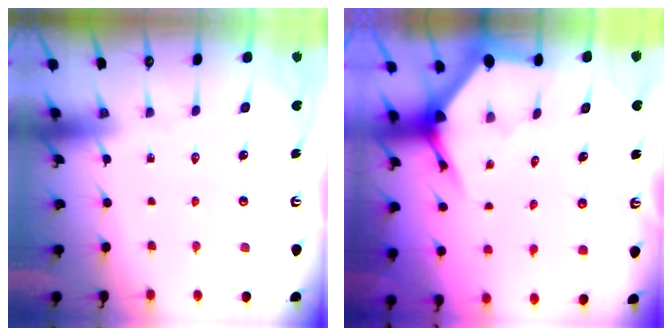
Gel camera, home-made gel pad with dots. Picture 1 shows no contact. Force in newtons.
{"total": 3.7, "press": 3.7, "slide": 0.5}